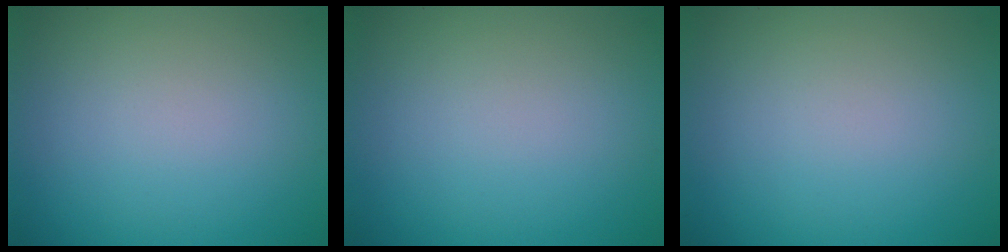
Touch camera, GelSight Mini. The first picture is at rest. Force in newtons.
{"total": 0.0}
{"total": 0.0}